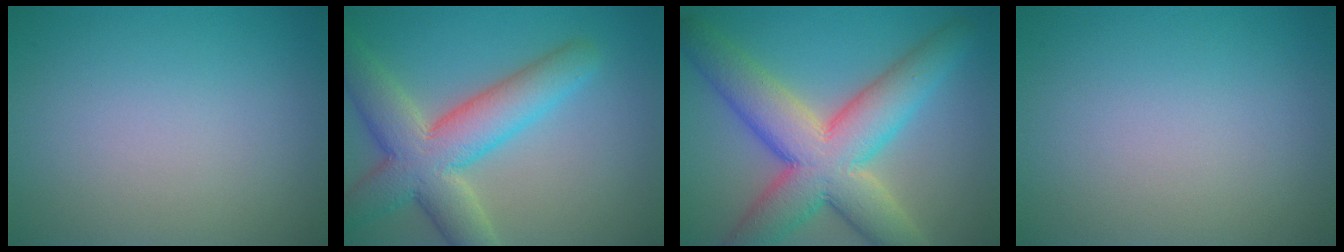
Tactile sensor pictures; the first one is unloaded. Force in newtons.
{"total": 8.5, "press": 8.5, "slide": 0.7}
{"total": 10.7, "press": 10.7, "slide": 0.6}
{"total": 0.0}